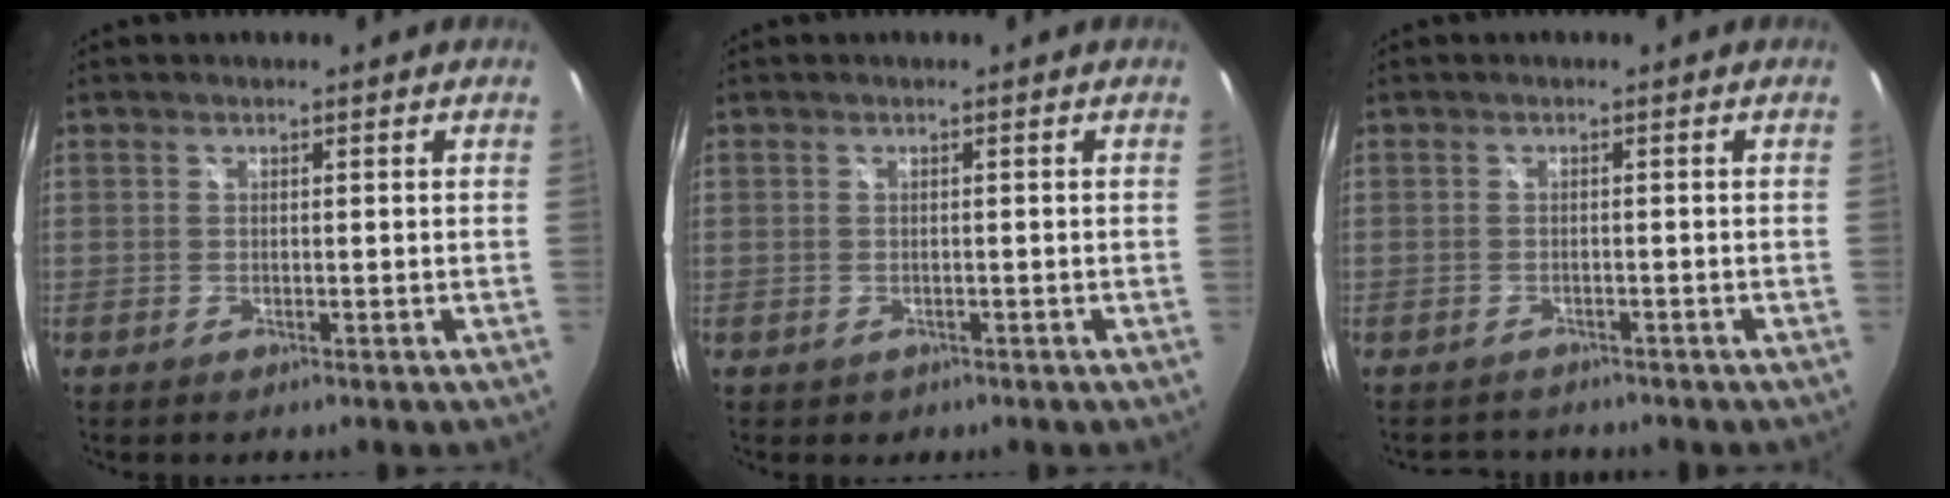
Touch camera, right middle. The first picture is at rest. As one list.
[{"total": 1.3, "force": [-0.5, 1.1, 0.3], "torque": [-0.008, -0.004, -0.005]}, {"total": 3.6, "force": [-3.3, 1.4, 0.4], "torque": [-0.012, -0.004, -0.050]}]